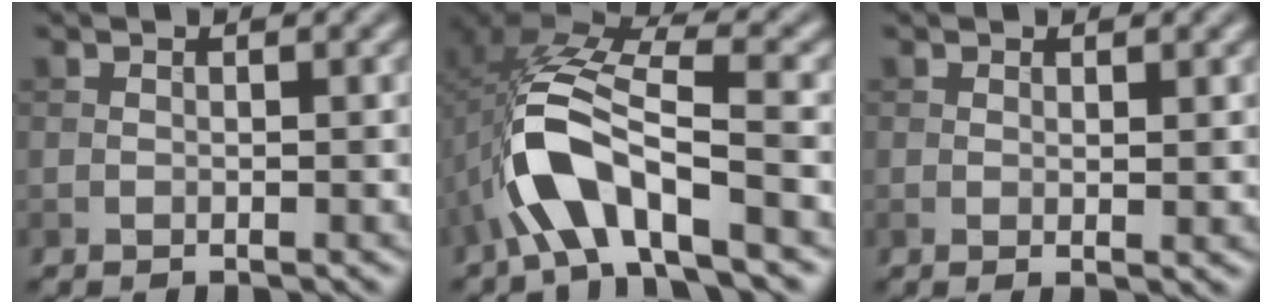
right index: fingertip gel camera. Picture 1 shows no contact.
{"total": 9.1, "force": [-3.5, 3.7, 7.5], "torque": [-0.159, 0.010, -0.071]}
{"total": 1.1, "force": [0.3, 0.1, 1.0], "torque": [-0.015, -0.003, 0.005]}